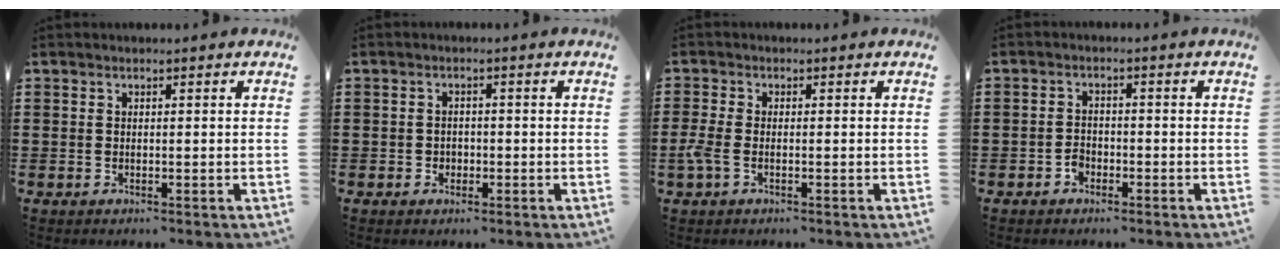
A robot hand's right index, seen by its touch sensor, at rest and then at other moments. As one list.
[{"total": 1.5, "force": [-0.7, 1.3, 0.3], "torque": [-0.011, 0.001, -0.016]}, {"total": 2.5, "force": [-1.3, 0.9, 2.0], "torque": [-0.054, -0.009, -0.029]}, {"total": 2.0, "force": [-1.2, 1.4, 0.7], "torque": [-0.018, 0.000, -0.025]}]